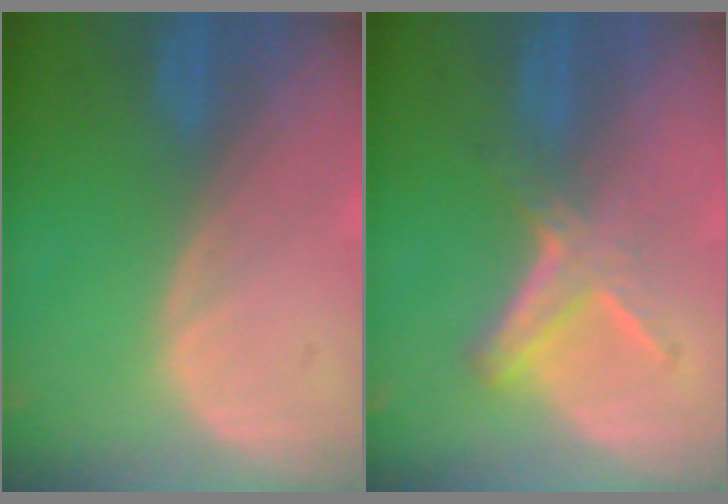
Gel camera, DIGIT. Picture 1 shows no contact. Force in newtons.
{"total": 6.0, "press": 5.2, "slide": 3.1}